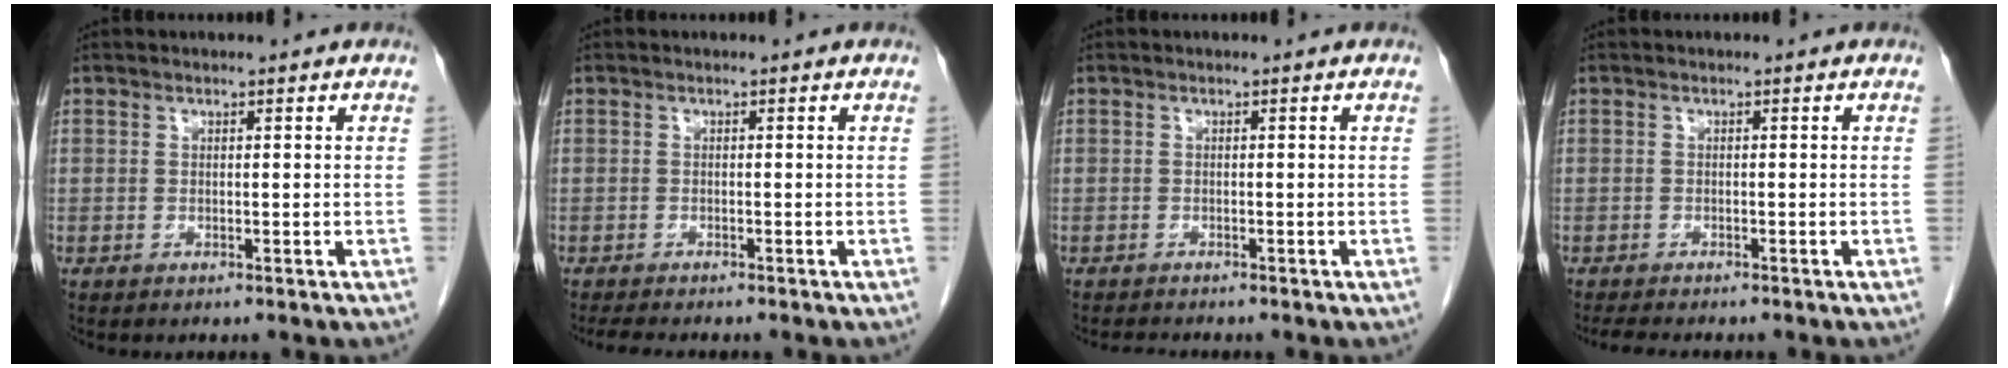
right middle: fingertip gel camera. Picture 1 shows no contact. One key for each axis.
{"total": 4.3, "fx": -3.7, "fy": 0.9, "fz": 2.0, "tx": -0.030, "ty": -0.010, "tz": -0.054}
{"total": 1.6, "fx": -1.5, "fy": 0.1, "fz": 0.4, "tx": -0.011, "ty": -0.005, "tz": -0.021}
{"total": 4.4, "fx": -3.8, "fy": 0.9, "fz": 2.0, "tx": -0.030, "ty": -0.009, "tz": -0.056}